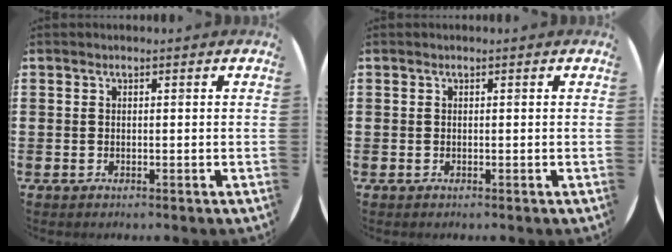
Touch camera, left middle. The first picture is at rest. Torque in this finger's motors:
{"motor_torque": [0.89, -0.97, 0.04, 0.02]}